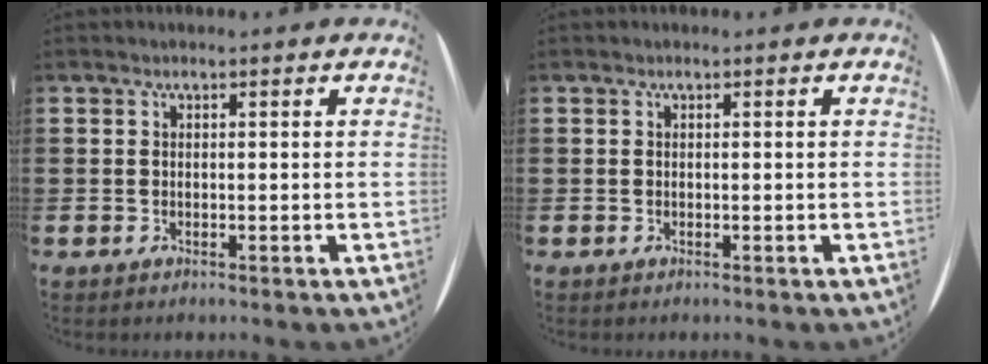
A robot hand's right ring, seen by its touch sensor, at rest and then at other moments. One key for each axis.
{"total": 0.0}